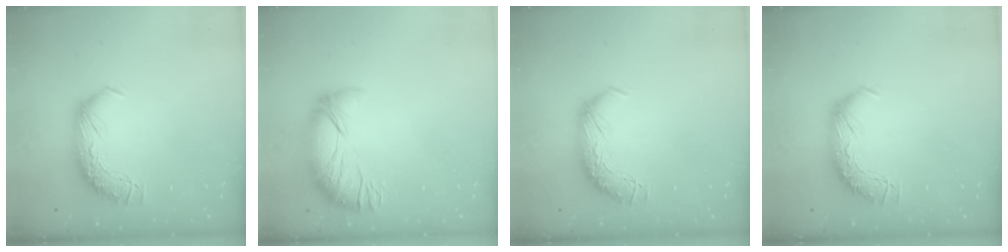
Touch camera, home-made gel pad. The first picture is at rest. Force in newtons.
{"total": 2.7, "press": 1.5, "slide": 2.3}
{"total": 0.0}
{"total": 0.0}